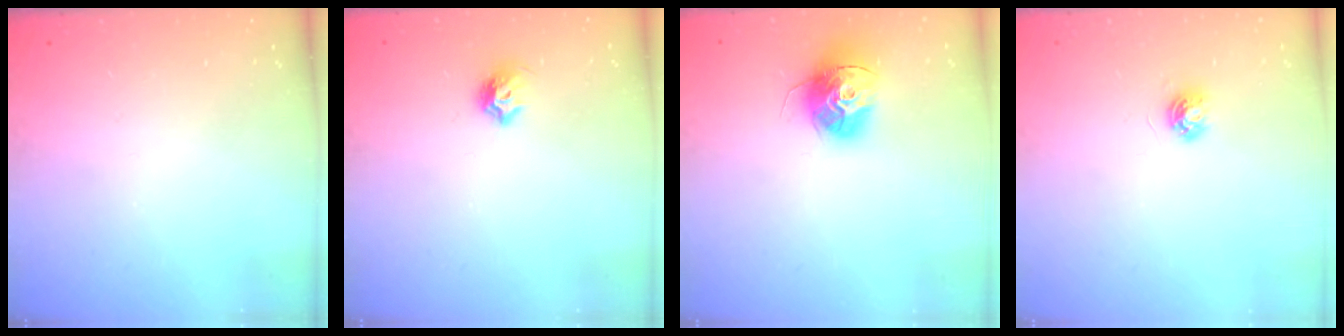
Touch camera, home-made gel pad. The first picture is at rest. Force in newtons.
{"total": 5.1, "press": 5.0, "slide": 1.0}
{"total": 13.7, "press": 13.6, "slide": 1.3}
{"total": 5.2, "press": 5.1, "slide": 0.6}